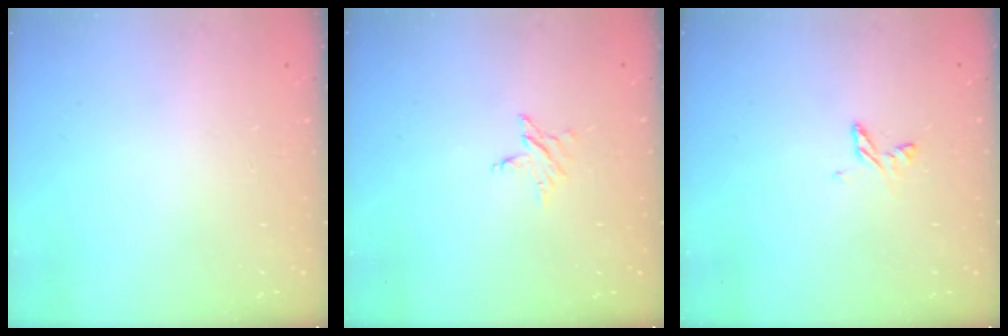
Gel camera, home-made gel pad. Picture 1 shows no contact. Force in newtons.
{"total": 2.7, "press": 2.7, "slide": 0.2}
{"total": 5.1, "press": 5.1, "slide": 0.4}